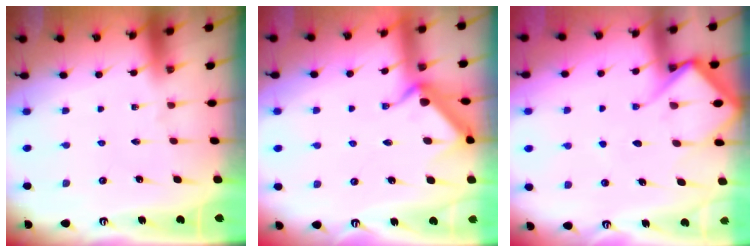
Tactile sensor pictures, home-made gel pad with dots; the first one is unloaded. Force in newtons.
{"total": 10.0, "press": 9.9, "slide": 1.2}
{"total": 11.3, "press": 11.2, "slide": 1.2}